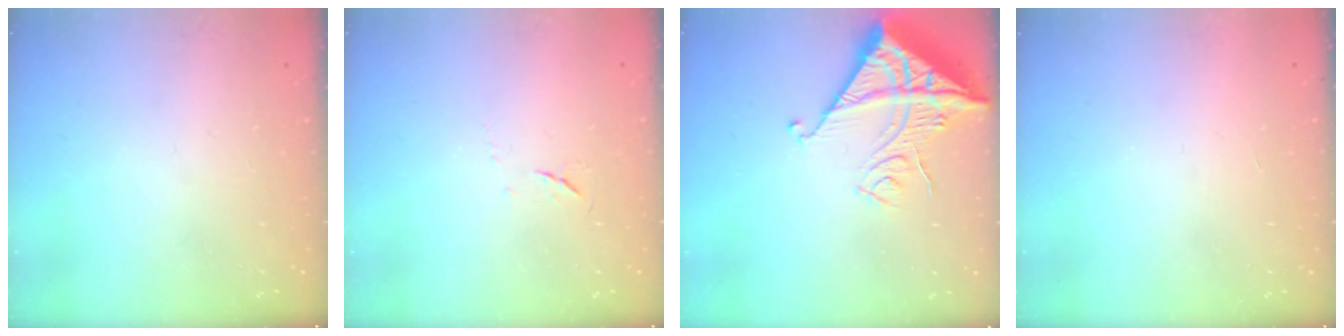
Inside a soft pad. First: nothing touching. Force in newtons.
{"total": 3.8, "press": 3.7, "slide": 0.6}
{"total": 17.1, "press": 17.0, "slide": 1.6}
{"total": 1.7, "press": 1.7, "slide": 0.1}